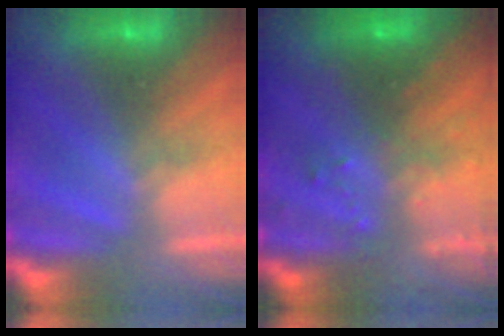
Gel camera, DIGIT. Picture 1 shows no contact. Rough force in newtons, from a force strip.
{"total": 7.3}